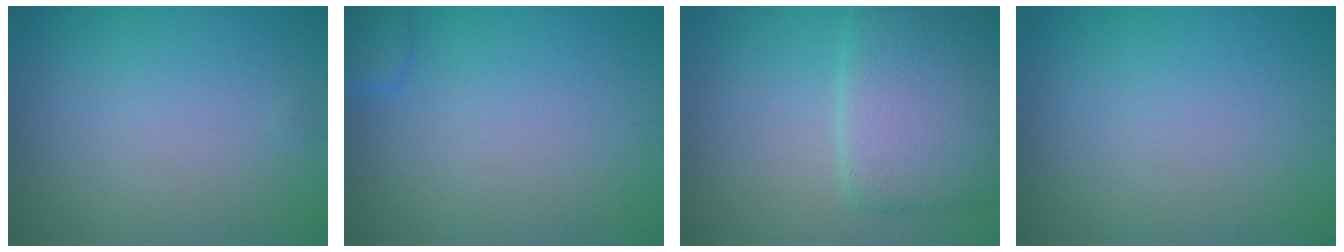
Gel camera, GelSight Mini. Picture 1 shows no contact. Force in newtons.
{"total": 1.9, "press": 1.9, "slide": 0.2}
{"total": 7.8, "press": 7.8, "slide": 0.3}
{"total": 0.0}